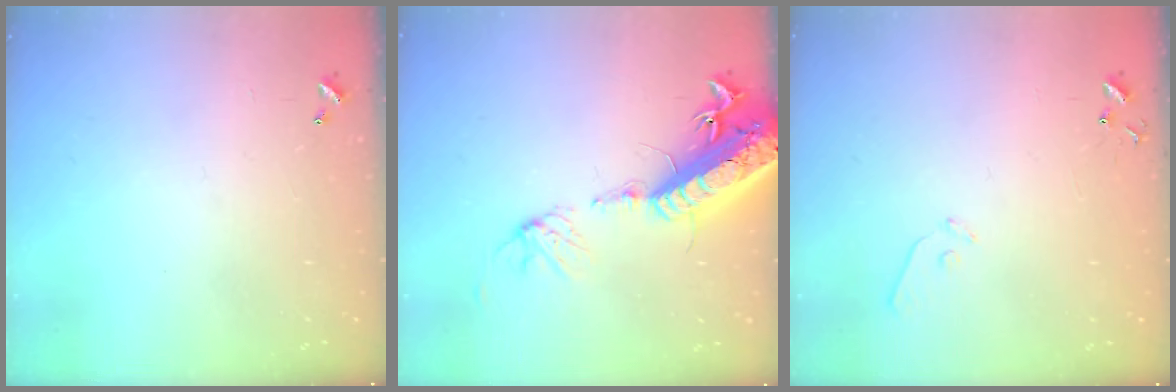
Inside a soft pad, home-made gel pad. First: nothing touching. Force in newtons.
{"total": 21.7, "press": 21.1, "slide": 4.7}
{"total": 6.2, "press": 6.2, "slide": 0.5}